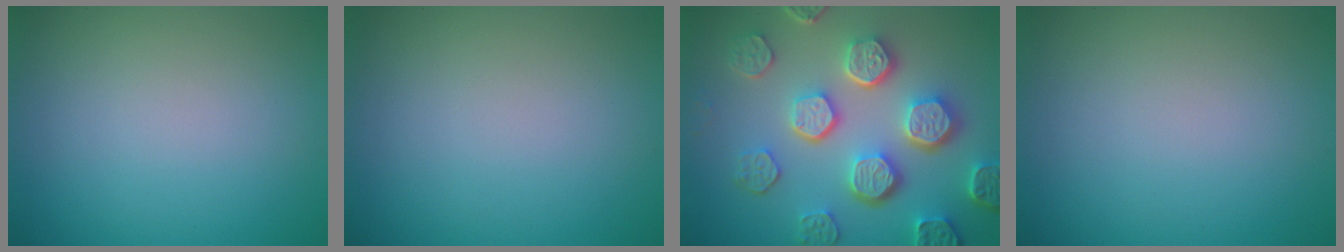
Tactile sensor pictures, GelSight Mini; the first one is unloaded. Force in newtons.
{"total": 0.0}
{"total": 7.6, "press": 5.9, "slide": 4.8}
{"total": 0.0}